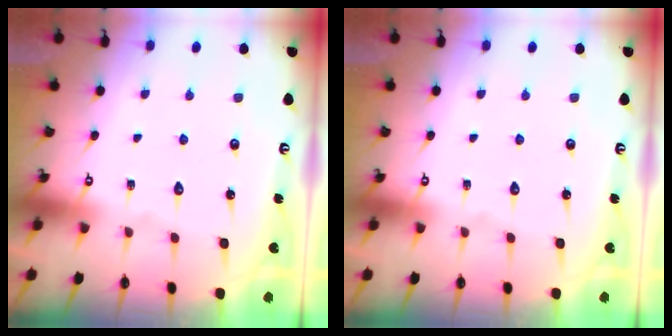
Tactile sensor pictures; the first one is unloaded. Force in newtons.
{"total": 0.0}